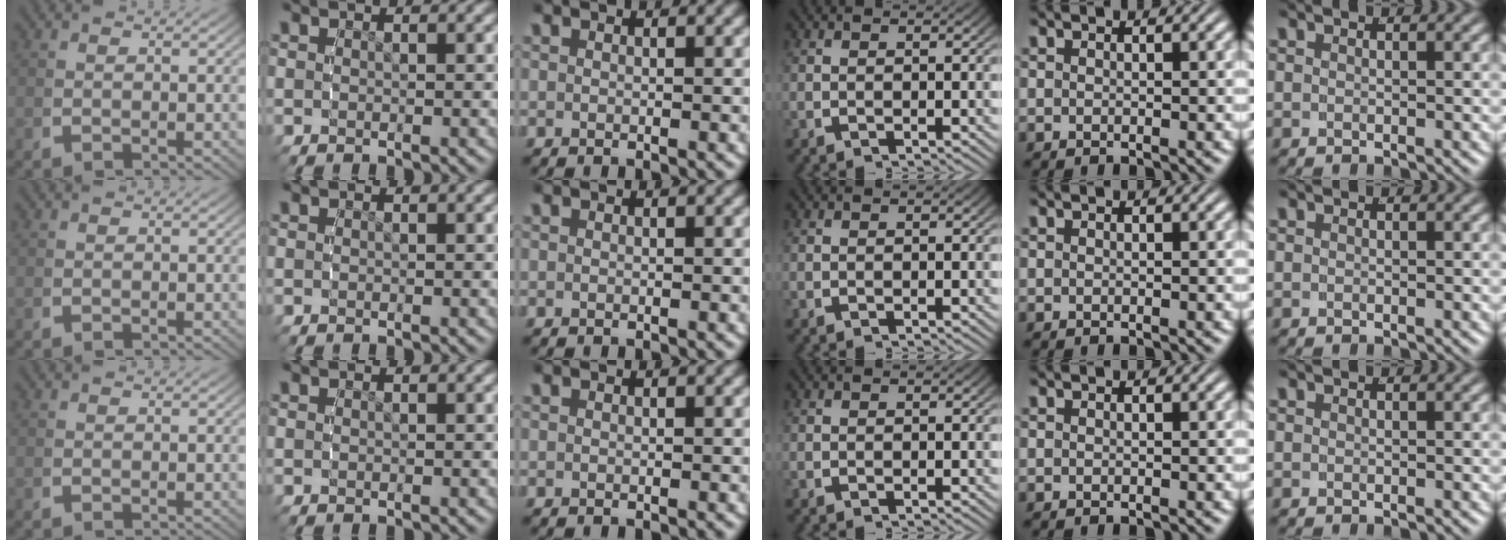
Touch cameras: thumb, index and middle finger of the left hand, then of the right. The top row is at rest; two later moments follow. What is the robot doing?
{"motion": "reach", "object": "paper plate"}